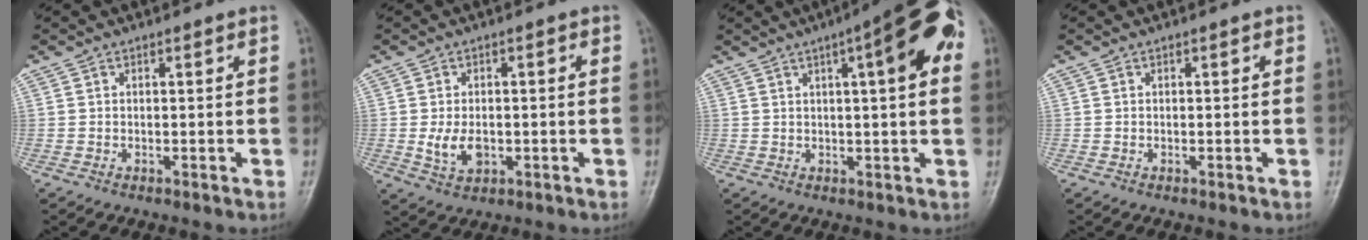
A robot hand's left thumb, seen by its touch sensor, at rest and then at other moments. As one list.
[{"total": 5.4, "force": [-0.8, 3.6, 4.0], "torque": [-0.065, -0.002, -0.009]}, {"total": 13.0, "force": [4.2, 3.1, 11.9], "torque": [-0.146, 0.017, 0.048]}, {"total": 0.0}]